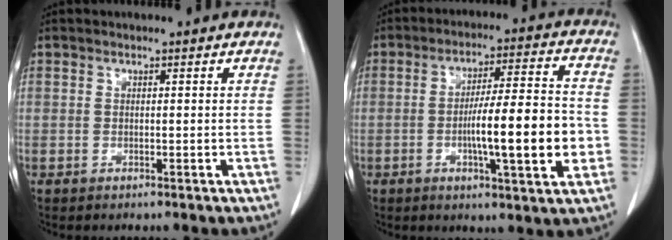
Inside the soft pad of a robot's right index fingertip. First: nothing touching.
{"total": 13.9, "force": [-2.8, 1.5, 13.6], "torque": [-0.215, 0.006, -0.043]}